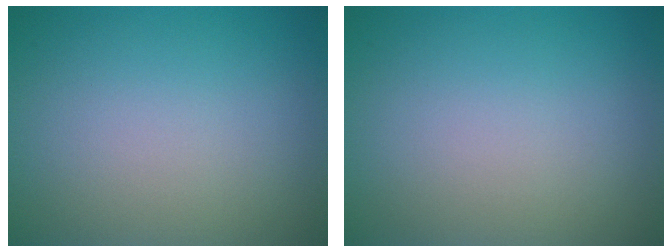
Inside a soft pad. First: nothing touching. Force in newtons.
{"total": 0.0}